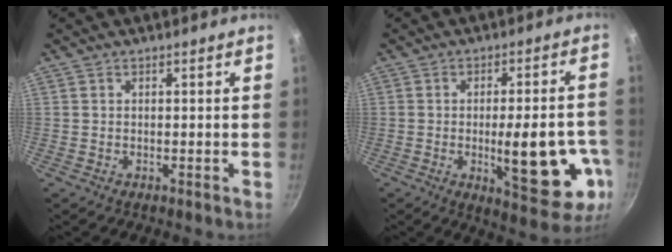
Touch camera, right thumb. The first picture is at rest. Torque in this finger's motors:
{"motor_torque": [1.95, 1.83, 1.64, 0.05, 0.14]}